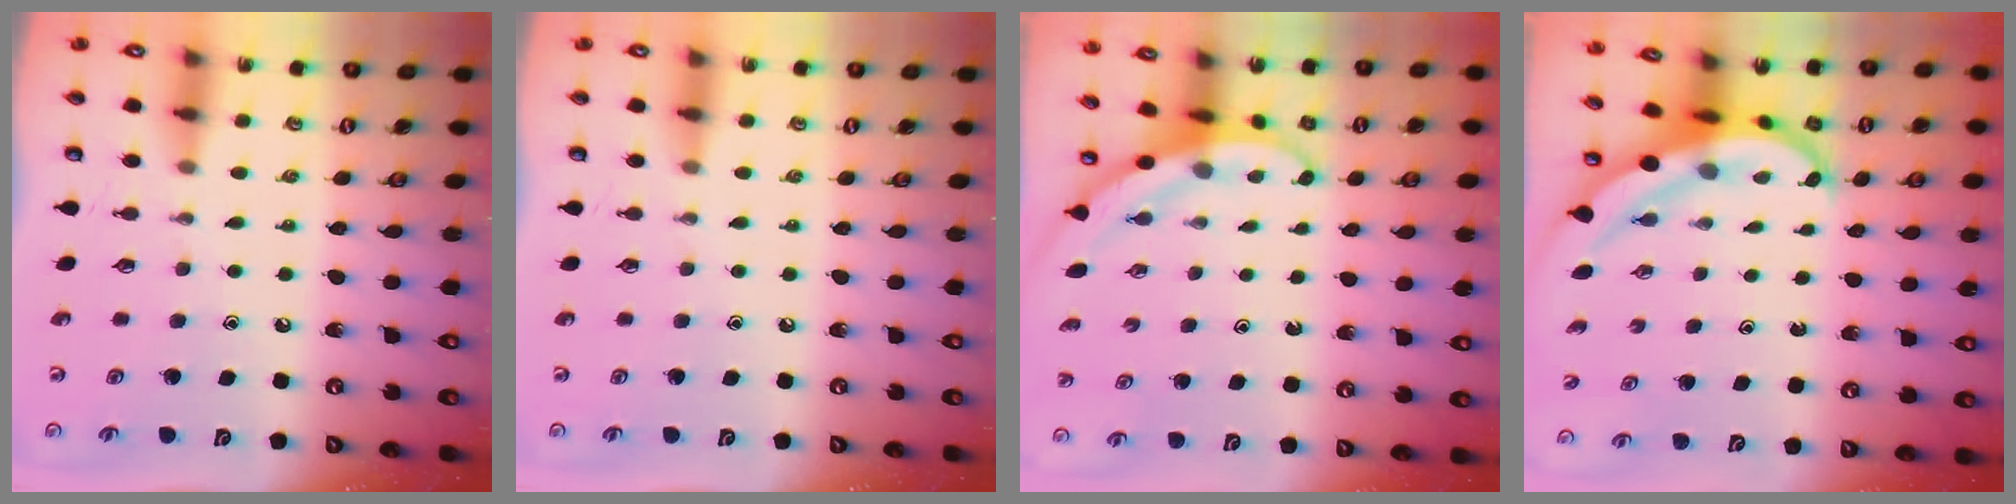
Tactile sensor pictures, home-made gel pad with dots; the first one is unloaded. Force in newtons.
{"total": 0.0}
{"total": 3.2, "press": 3.2, "slide": 0.2}
{"total": 5.3, "press": 5.2, "slide": 0.5}